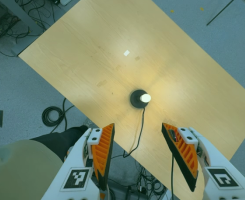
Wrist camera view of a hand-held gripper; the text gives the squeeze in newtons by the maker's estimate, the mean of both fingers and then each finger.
{"total": 0.0}